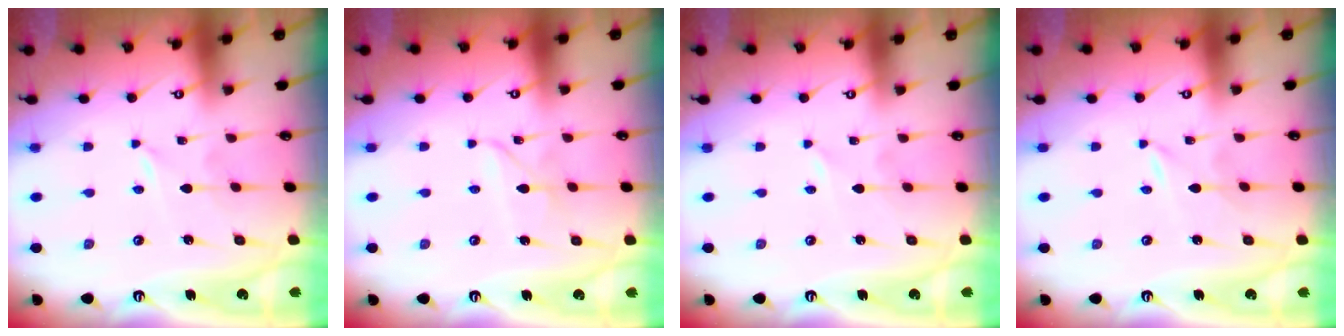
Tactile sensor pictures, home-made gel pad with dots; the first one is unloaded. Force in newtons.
{"total": 2.5, "press": 2.5, "slide": 0.1}
{"total": 0.0}
{"total": 0.0}